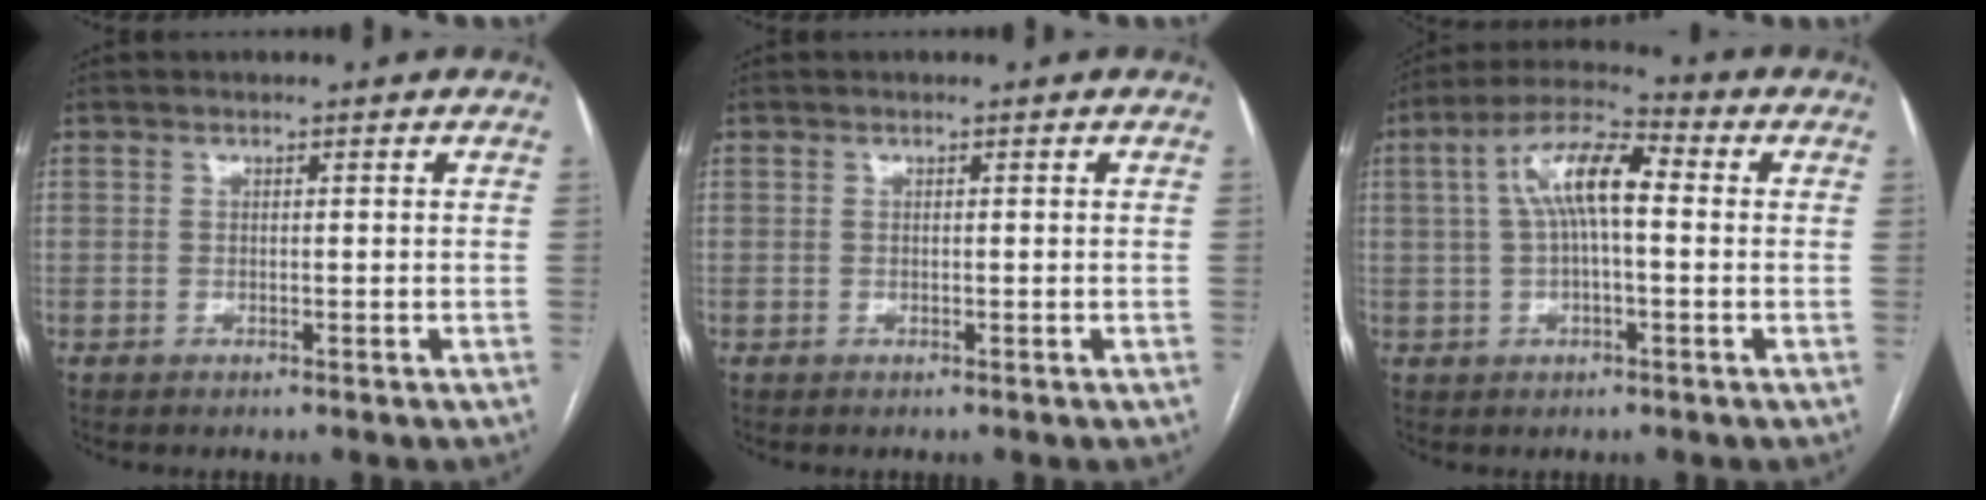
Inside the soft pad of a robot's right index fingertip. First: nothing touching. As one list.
[{"total": 0.0}, {"total": 9.5, "force": [1.2, 2.7, 9.1], "torque": [-0.176, 0.035, 0.016]}]